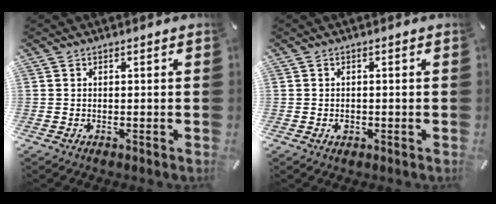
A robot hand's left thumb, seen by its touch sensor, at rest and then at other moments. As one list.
[{"total": 1.3, "force": [-0.4, 1.0, 0.7], "torque": [-0.013, 0.003, -0.008]}]